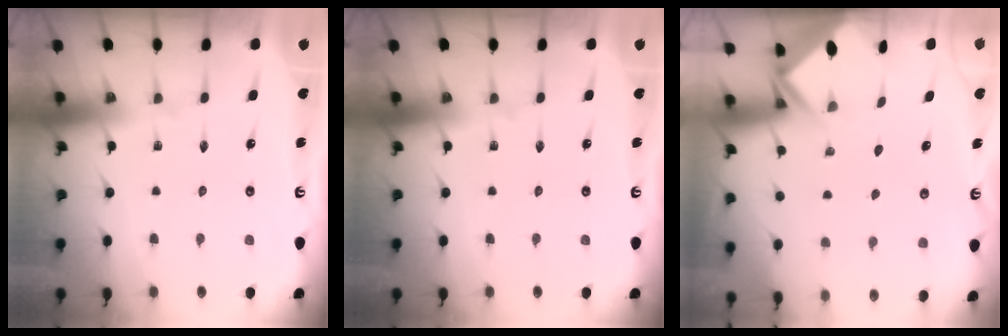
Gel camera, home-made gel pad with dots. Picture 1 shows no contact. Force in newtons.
{"total": 0.0}
{"total": 2.7, "press": 2.7, "slide": 0.3}